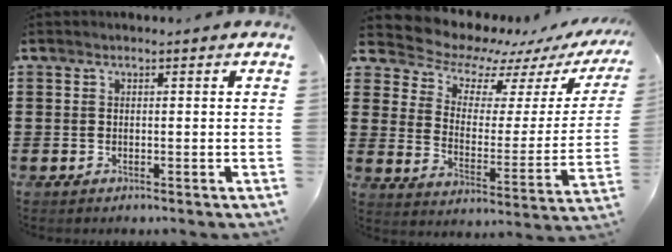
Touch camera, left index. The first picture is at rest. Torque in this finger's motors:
{"motor_torque": [2.14, 0.00, 0.09, -0.01]}